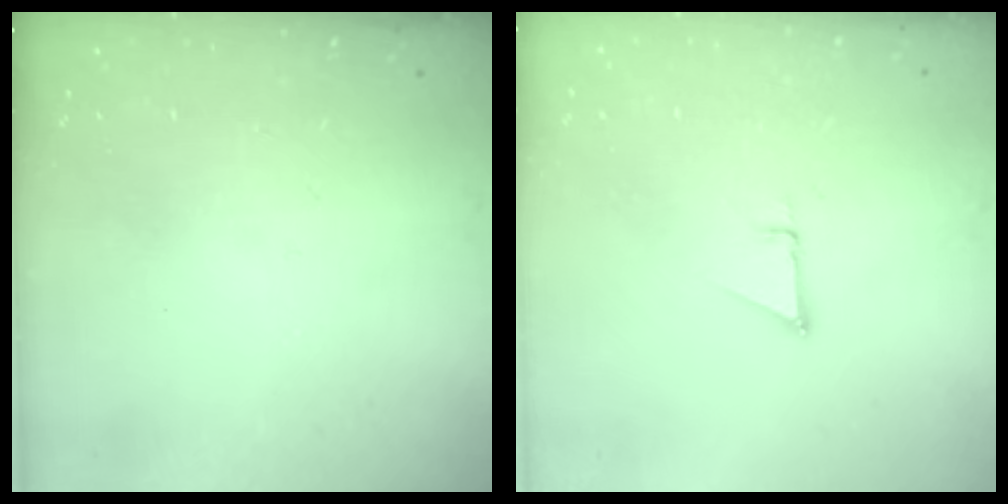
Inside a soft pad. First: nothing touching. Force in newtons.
{"total": 1.4, "press": 1.4, "slide": 0.0}